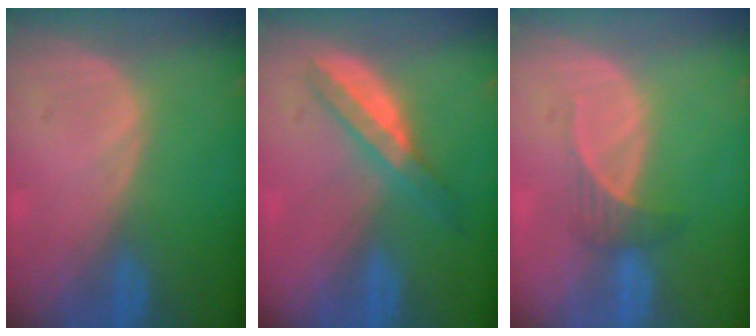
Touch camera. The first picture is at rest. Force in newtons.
{"total": 5.7, "press": 5.0, "slide": 2.7}
{"total": 2.5, "press": 2.3, "slide": 0.9}